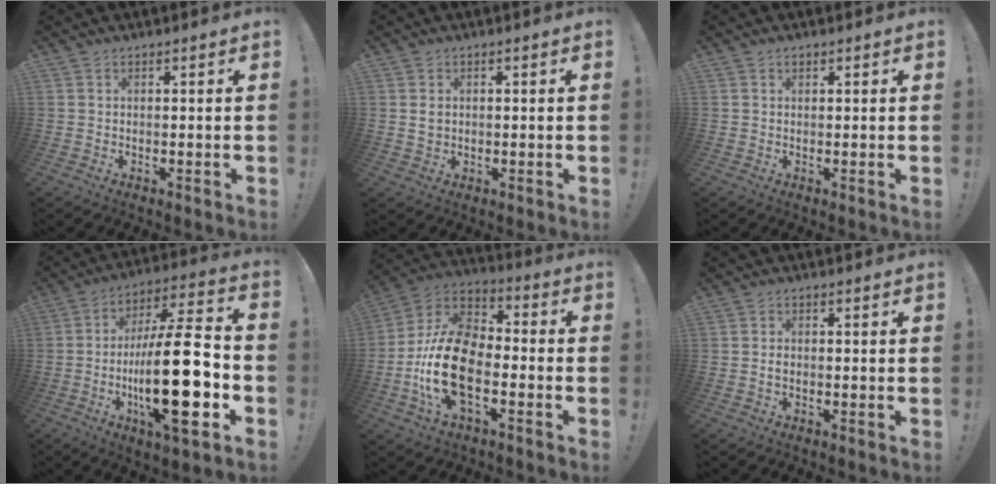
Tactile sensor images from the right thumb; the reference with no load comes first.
{"total": 2.0, "force": [0.5, 1.7, 0.9], "torque": [-0.018, 0.006, 0.009]}
{"total": 0.6, "force": [0.4, 0.5, 0.2], "torque": [-0.004, 0.000, 0.008]}
{"total": 26.2, "force": [-5.9, 7.5, 24.4], "torque": [-0.431, 0.025, -0.097]}
{"total": 20.5, "force": [-6.1, 11.7, 15.8], "torque": [-0.324, 0.034, -0.095]}
{"total": 1.0, "force": [-0.4, 0.7, 0.6], "torque": [-0.018, 0.007, -0.005]}